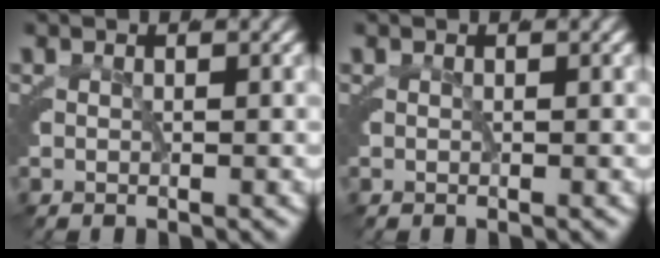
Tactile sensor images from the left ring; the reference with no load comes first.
{"total": 0.0}